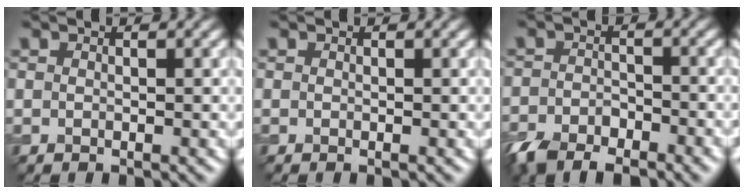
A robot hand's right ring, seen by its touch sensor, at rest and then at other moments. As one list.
[{"total": 0.0}, {"total": 5.8, "force": [-4.3, 2.6, 3.0], "torque": [-0.051, -0.007, -0.083]}]